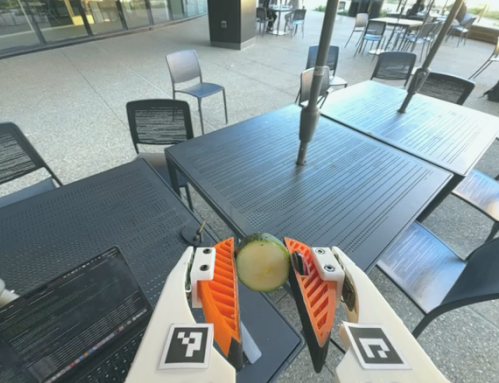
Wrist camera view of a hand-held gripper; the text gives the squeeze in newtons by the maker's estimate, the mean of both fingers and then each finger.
{"total": 8.0, "left": 7.6, "right": 8.4}